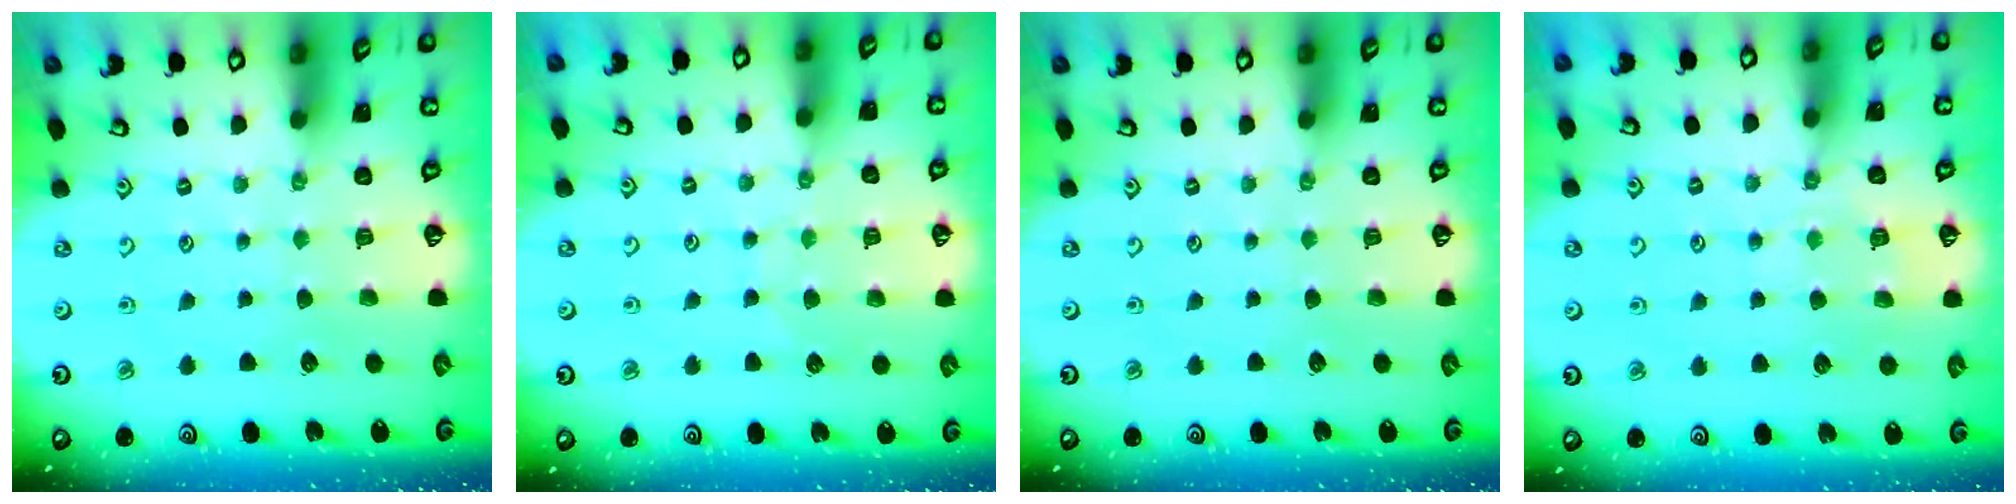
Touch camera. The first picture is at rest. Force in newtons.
{"total": 5.0, "press": 4.9, "slide": 0.4}
{"total": 0.0}
{"total": 5.3, "press": 5.2, "slide": 0.6}